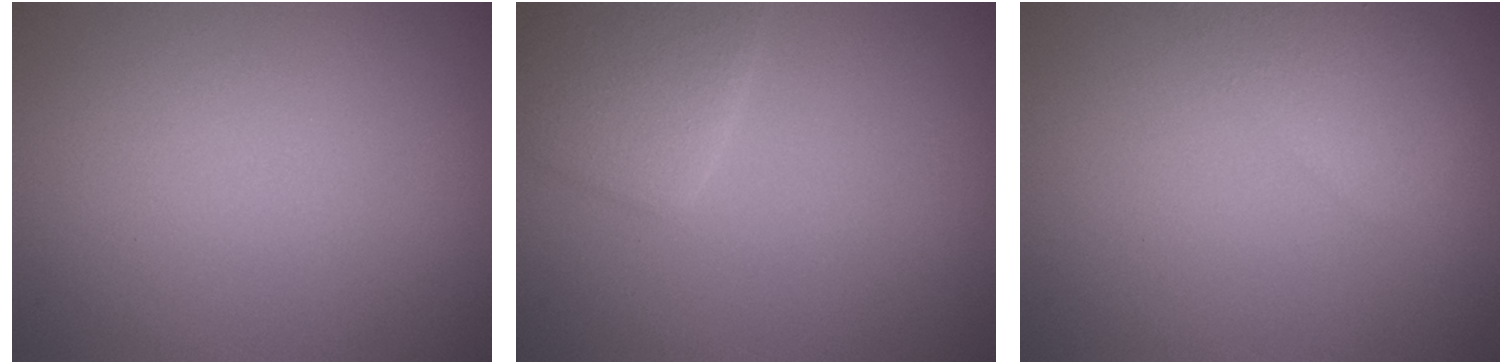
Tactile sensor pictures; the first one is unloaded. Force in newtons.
{"total": 2.9, "press": 2.9, "slide": 0.1}
{"total": 2.6, "press": 2.6, "slide": 0.1}